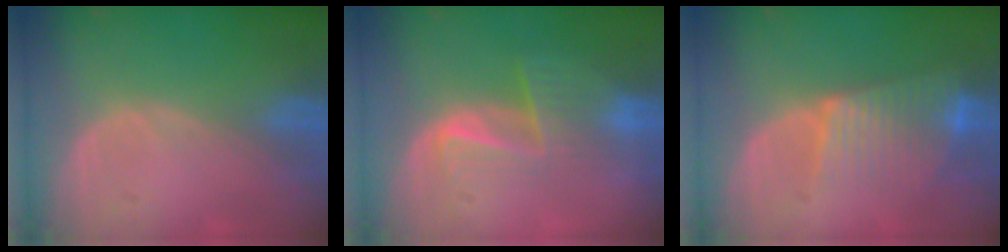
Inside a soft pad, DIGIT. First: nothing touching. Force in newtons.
{"total": 6.7, "press": 5.5, "slide": 3.7}
{"total": 7.5, "press": 6.6, "slide": 3.6}